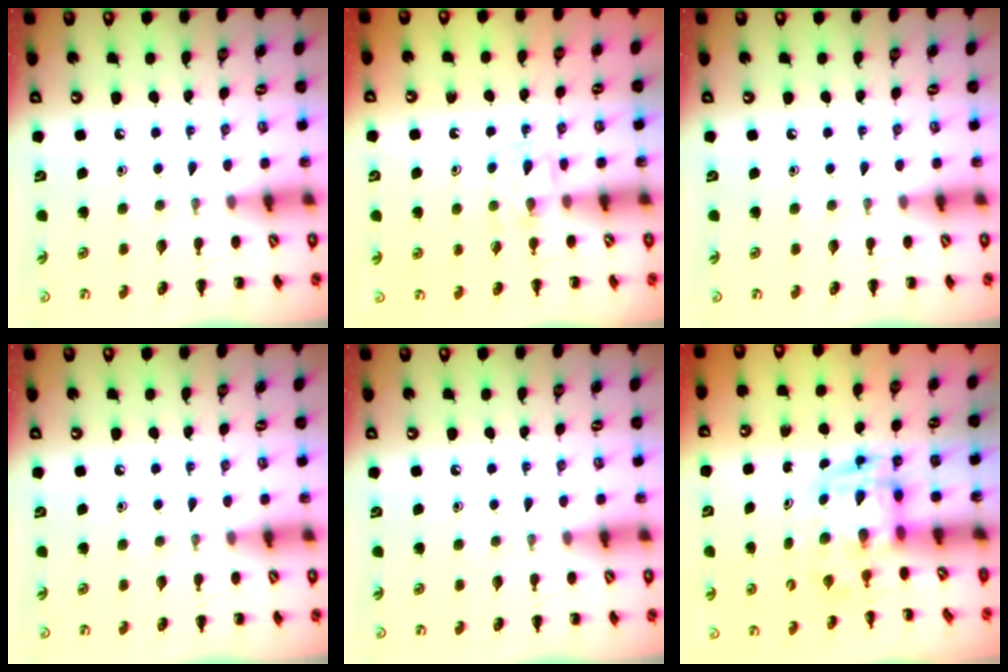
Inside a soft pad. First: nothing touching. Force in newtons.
{"total": 5.7, "press": 5.5, "slide": 1.5}
{"total": 0.0}
{"total": 0.0}
{"total": 0.0}
{"total": 2.9, "press": 2.9, "slide": 0.6}